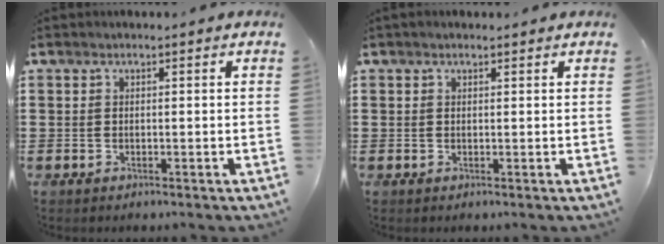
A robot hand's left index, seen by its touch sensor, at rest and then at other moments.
{"total": 0.6, "force": [0.4, 0.3, 0.3], "torque": [-0.006, 0.003, 0.008]}